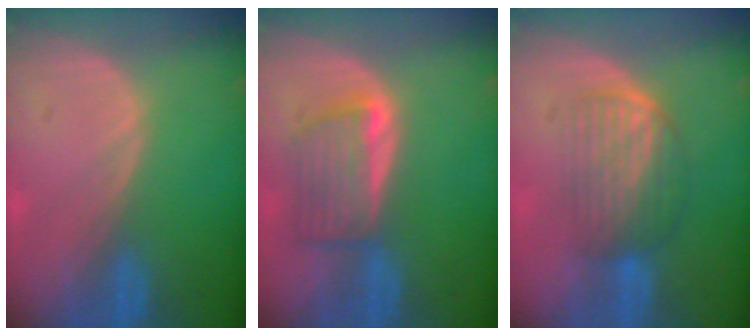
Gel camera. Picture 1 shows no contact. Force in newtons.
{"total": 5.7, "press": 5.6, "slide": 1.1}
{"total": 6.0, "press": 5.8, "slide": 1.5}